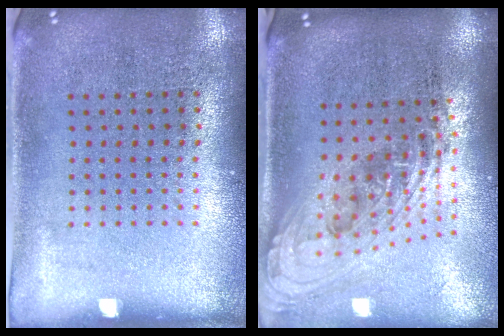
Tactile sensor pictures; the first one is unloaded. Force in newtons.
{"total": 2.2, "press": 1.6, "slide": 1.5}